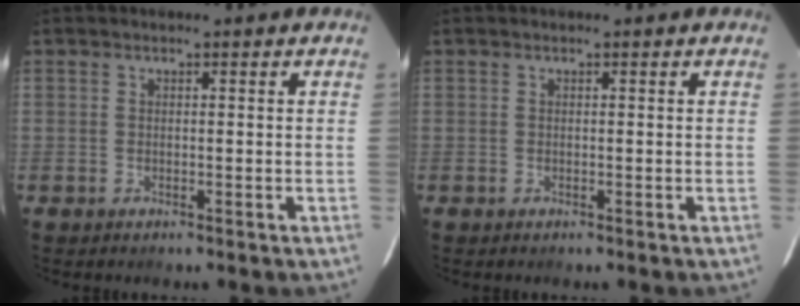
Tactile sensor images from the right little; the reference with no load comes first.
{"total": 0.0}